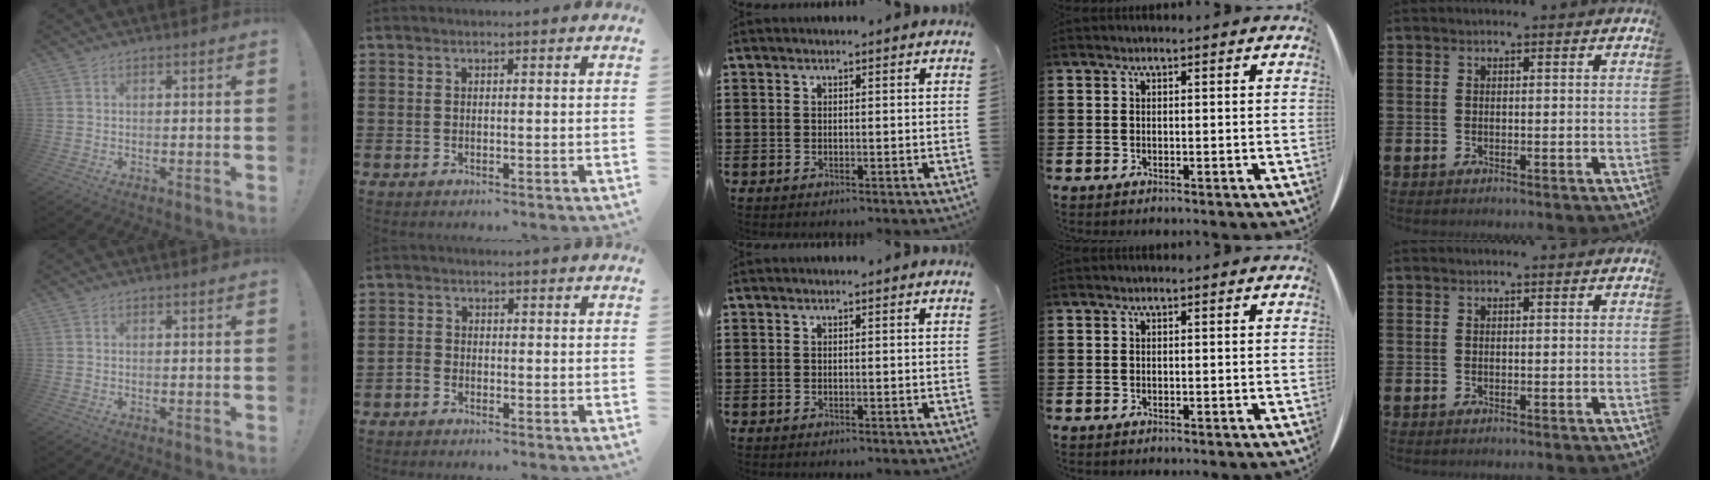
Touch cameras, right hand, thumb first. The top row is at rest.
{"index": {"total": 1.2, "force": [-1.0, 0.6, 0.3], "torque": [-0.009, 0.003, -0.021]}}